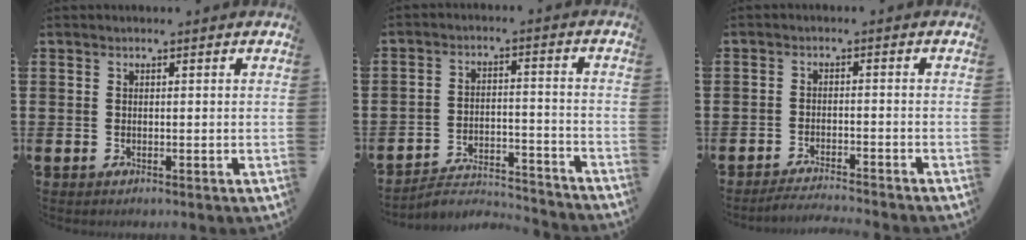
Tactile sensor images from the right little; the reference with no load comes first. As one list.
[{"total": 3.7, "force": [-3.6, 0.7, 0.6], "torque": [-0.016, 0.001, -0.077]}, {"total": 2.2, "force": [-2.2, -0.3, 0.4], "torque": [-0.006, 0.003, -0.045]}]